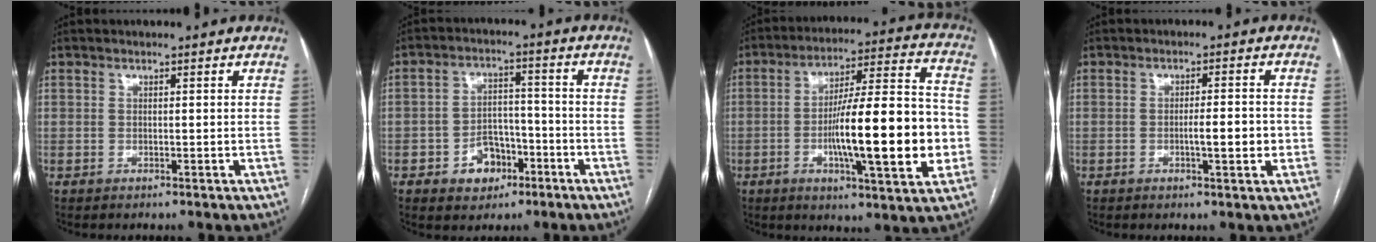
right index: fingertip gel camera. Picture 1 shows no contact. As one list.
[{"total": 6.7, "force": [-3.3, 4.7, 3.5], "torque": [-0.060, 0.021, -0.046]}, {"total": 20.1, "force": [-3.8, 3.0, 19.5], "torque": [-0.296, 0.013, -0.054]}, {"total": 4.6, "force": [-0.9, 0.7, 4.5], "torque": [-0.072, -0.001, -0.010]}]